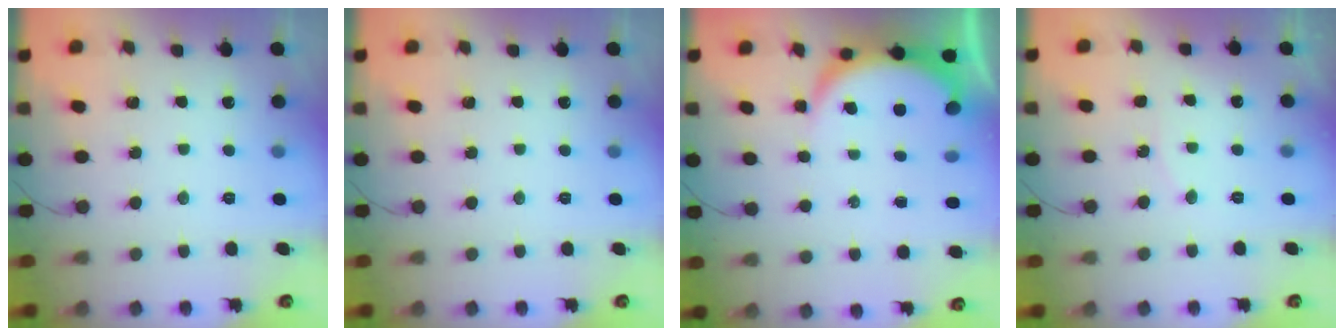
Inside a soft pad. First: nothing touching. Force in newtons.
{"total": 0.0}
{"total": 5.7, "press": 5.6, "slide": 0.8}
{"total": 4.5, "press": 4.5, "slide": 0.5}